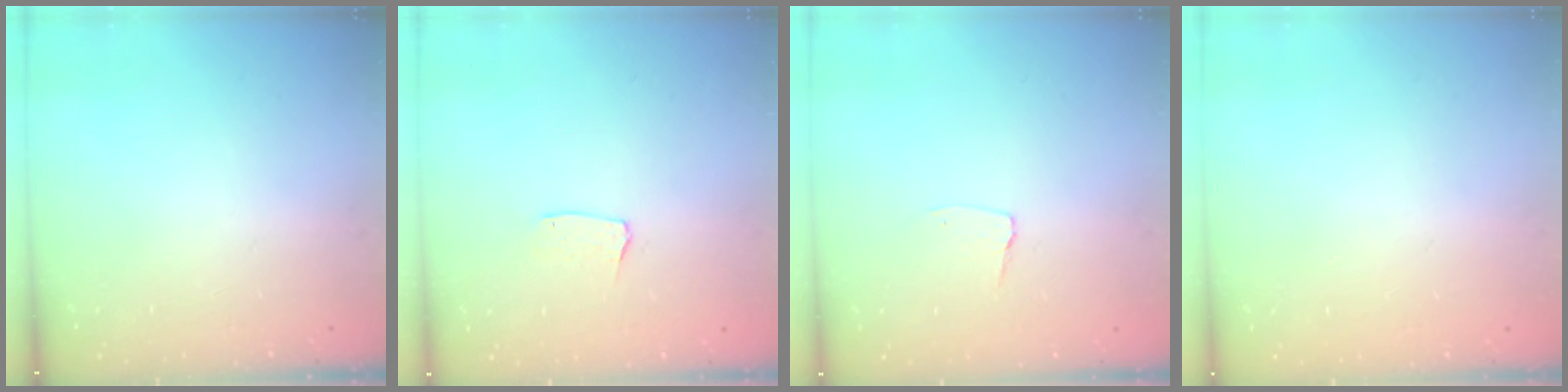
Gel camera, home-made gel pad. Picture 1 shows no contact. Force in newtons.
{"total": 3.7, "press": 3.7, "slide": 0.2}
{"total": 3.0, "press": 3.0, "slide": 0.3}
{"total": 0.0}